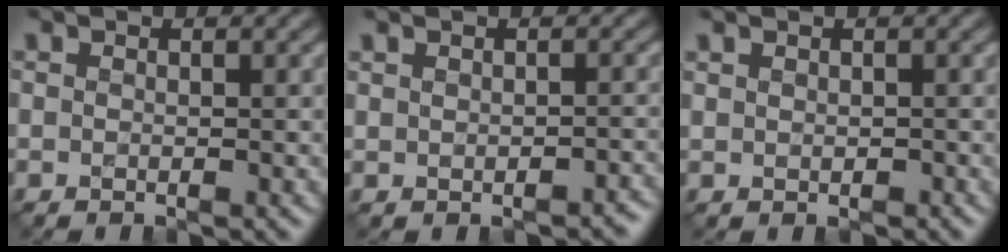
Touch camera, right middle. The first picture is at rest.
{"total": 0.7, "force": [-0.5, 0.5, 0.2], "torque": [-0.006, -0.006, 0.002]}
{"total": 0.0}